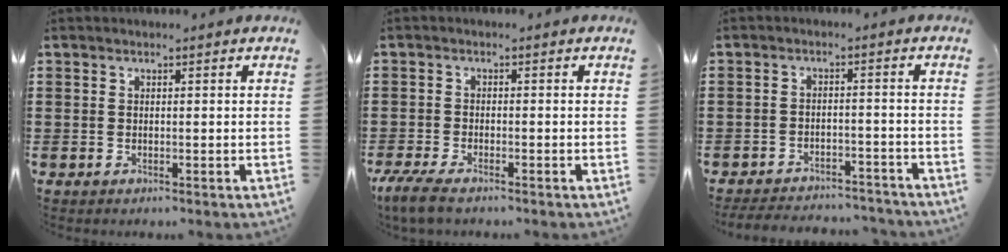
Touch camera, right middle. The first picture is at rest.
{"total": 3.1, "force": [-2.5, 0.4, 1.7], "torque": [-0.050, -0.009, -0.055]}
{"total": 4.0, "force": [-3.9, 0.4, 0.5], "torque": [-0.016, 0.001, -0.084]}